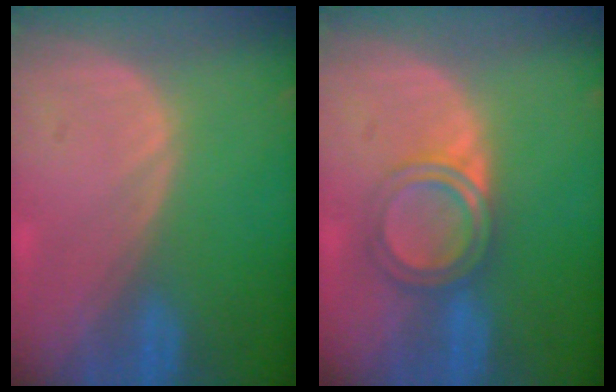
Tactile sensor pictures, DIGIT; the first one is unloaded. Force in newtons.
{"total": 4.6, "press": 4.6, "slide": 0.7}